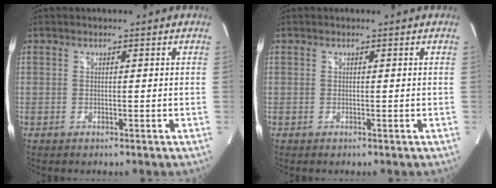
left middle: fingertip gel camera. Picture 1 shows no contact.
{"total": 0.0}